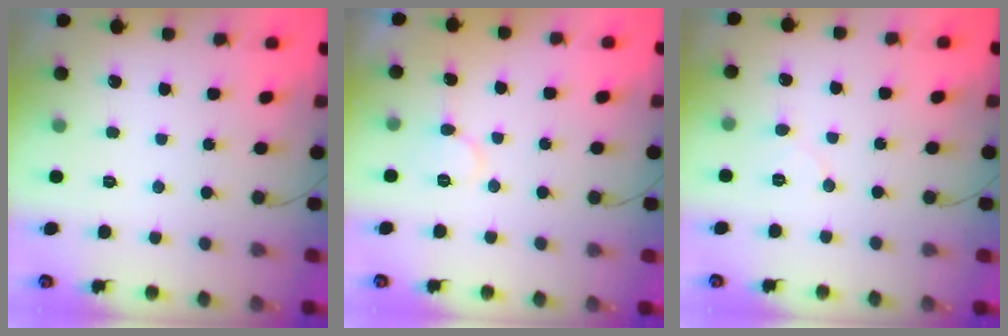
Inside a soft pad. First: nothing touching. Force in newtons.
{"total": 5.6, "press": 5.6, "slide": 0.5}
{"total": 4.7, "press": 4.6, "slide": 0.5}